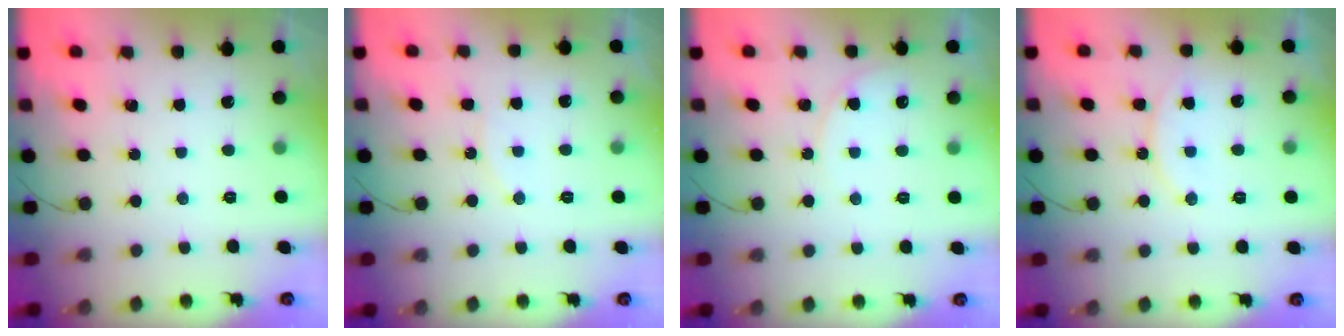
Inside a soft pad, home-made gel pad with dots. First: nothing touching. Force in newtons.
{"total": 7.9, "press": 7.8, "slide": 0.7}
{"total": 4.9, "press": 4.9, "slide": 0.5}
{"total": 11.8, "press": 11.8, "slide": 0.9}